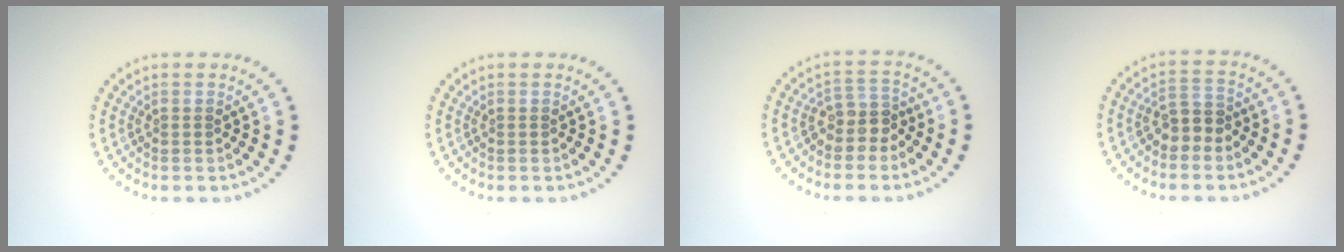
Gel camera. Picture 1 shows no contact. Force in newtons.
{"total": 0.0}
{"total": 2.5, "press": 2.1, "slide": 1.5}
{"total": 2.6, "press": 2.4, "slide": 0.9}